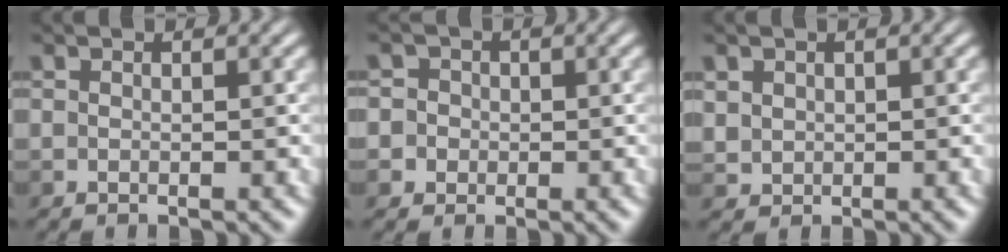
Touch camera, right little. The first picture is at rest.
{"total": 3.9, "force": [1.1, 3.6, 1.1], "torque": [-0.036, 0.015, 0.001]}
{"total": 1.5, "force": [0.6, 1.3, 0.2], "torque": [-0.022, -0.002, 0.013]}